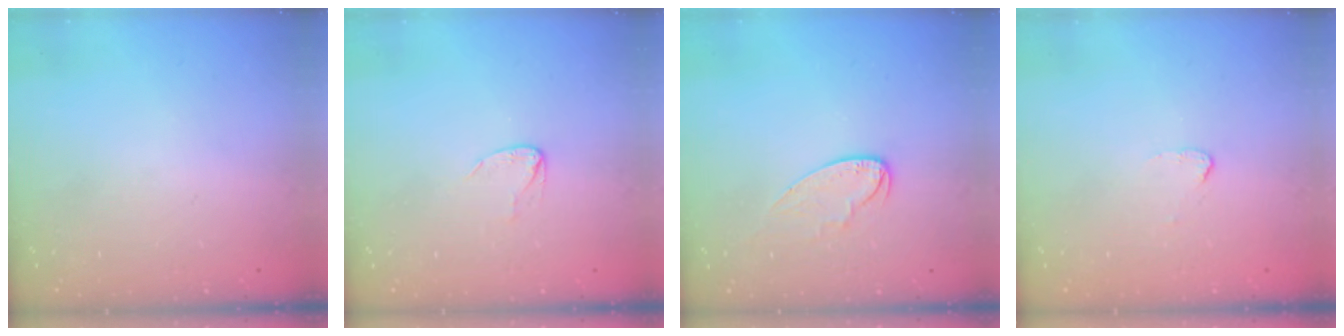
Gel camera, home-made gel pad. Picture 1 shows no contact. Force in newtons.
{"total": 2.7, "press": 2.7, "slide": 0.3}
{"total": 7.6, "press": 7.6, "slide": 0.2}
{"total": 2.5, "press": 2.5, "slide": 0.2}